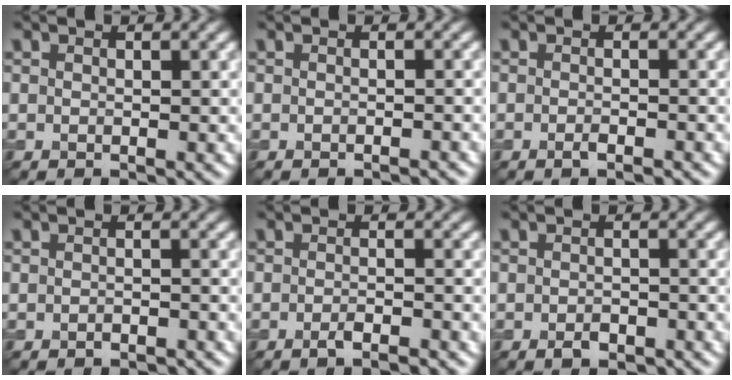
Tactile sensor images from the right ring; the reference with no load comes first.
{"total": 0.7, "force": [-0.6, 0.1, 0.3], "torque": [-0.003, 0.001, -0.009]}
{"total": 1.1, "force": [-0.7, 0.2, 0.8], "torque": [-0.014, -0.002, -0.013]}
{"total": 1.1, "force": [-1.0, 0.4, 0.4], "torque": [-0.006, 0.000, -0.015]}
{"total": 1.9, "force": [-1.4, 0.4, 1.2], "torque": [-0.014, 0.002, -0.026]}
{"total": 1.9, "force": [-1.3, 1.0, 1.0], "torque": [-0.015, 0.001, -0.023]}